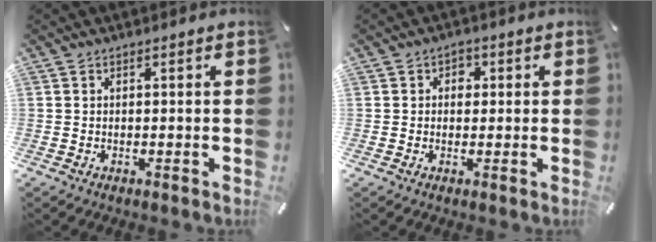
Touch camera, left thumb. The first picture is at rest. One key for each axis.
{"total": 2.5, "fx": -0.1, "fy": 2.2, "fz": 1.2, "tx": -0.010, "ty": 0.002, "tz": -0.009}